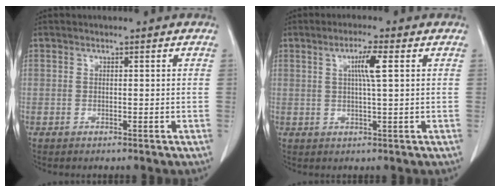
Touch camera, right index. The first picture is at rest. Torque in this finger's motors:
{"motor_torque": [0.51, 0.23, 0.10, 0.05]}